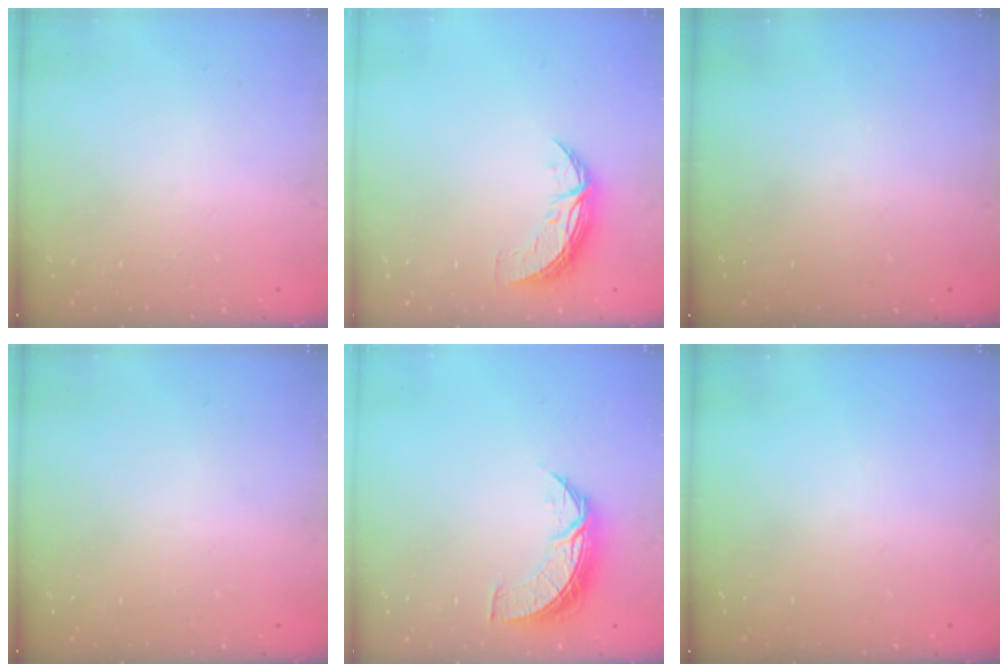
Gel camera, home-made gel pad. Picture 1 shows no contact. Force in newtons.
{"total": 9.2, "press": 9.2, "slide": 0.1}
{"total": 0.0}
{"total": 0.0}
{"total": 8.5, "press": 8.5, "slide": 0.5}
{"total": 0.0}